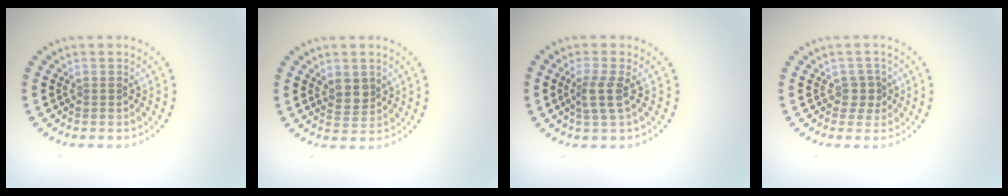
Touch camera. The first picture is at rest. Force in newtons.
{"total": 2.1, "press": 1.9, "slide": 0.9}
{"total": 2.3, "press": 1.9, "slide": 1.4}
{"total": 1.5, "press": 1.2, "slide": 0.8}